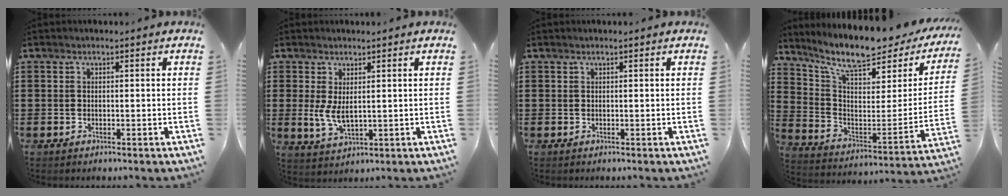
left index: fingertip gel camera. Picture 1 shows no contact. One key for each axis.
{"total": 4.7, "fx": 0.9, "fy": 2.2, "fz": 4.0, "tx": -0.095, "ty": -0.002, "tz": 0.014}
{"total": 0.0}
{"total": 9.3, "fx": 7.6, "fy": 1.8, "fz": 5.0, "tx": -0.126, "ty": -0.059, "tz": 0.127}